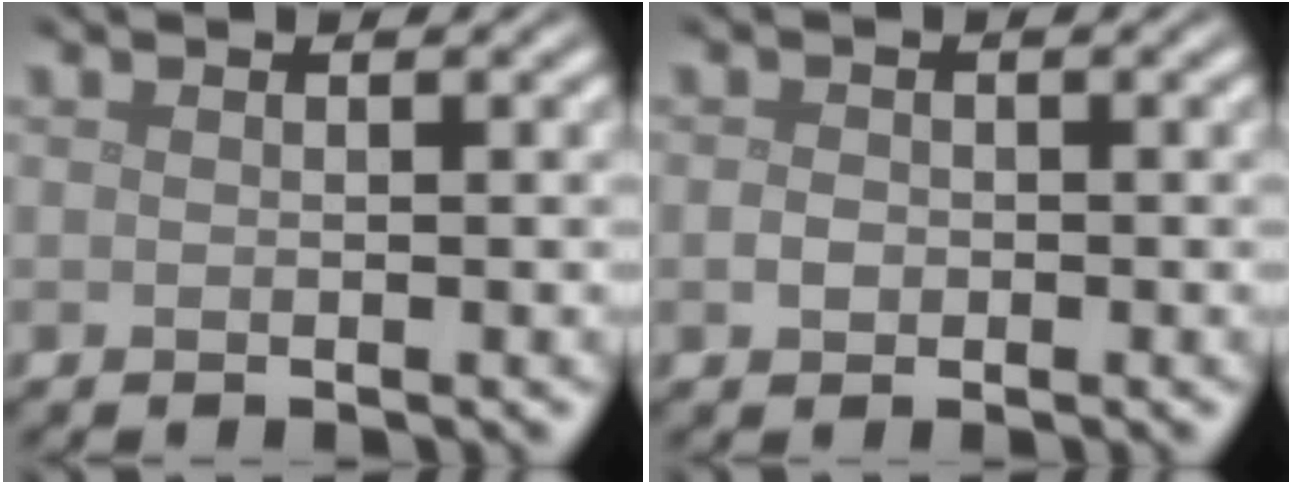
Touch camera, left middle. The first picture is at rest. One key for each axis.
{"total": 1.1, "fx": -0.3, "fy": 0.9, "fz": 0.6, "tx": -0.011, "ty": -0.001, "tz": -0.009}